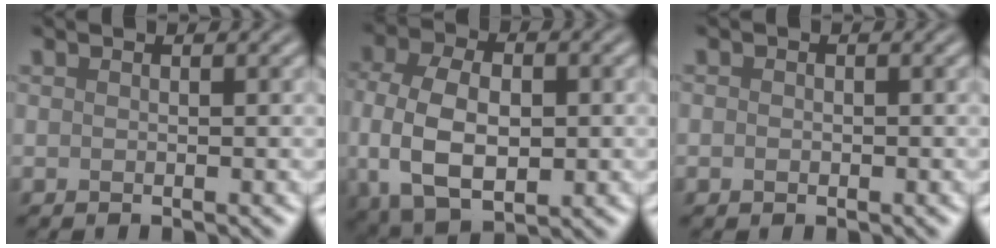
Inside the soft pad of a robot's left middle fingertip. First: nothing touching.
{"total": 9.1, "force": [-0.9, 5.8, 6.9], "torque": [-0.144, -0.008, -0.013]}
{"total": 0.8, "force": [-0.1, 0.7, 0.3], "torque": [-0.003, -0.003, -0.004]}